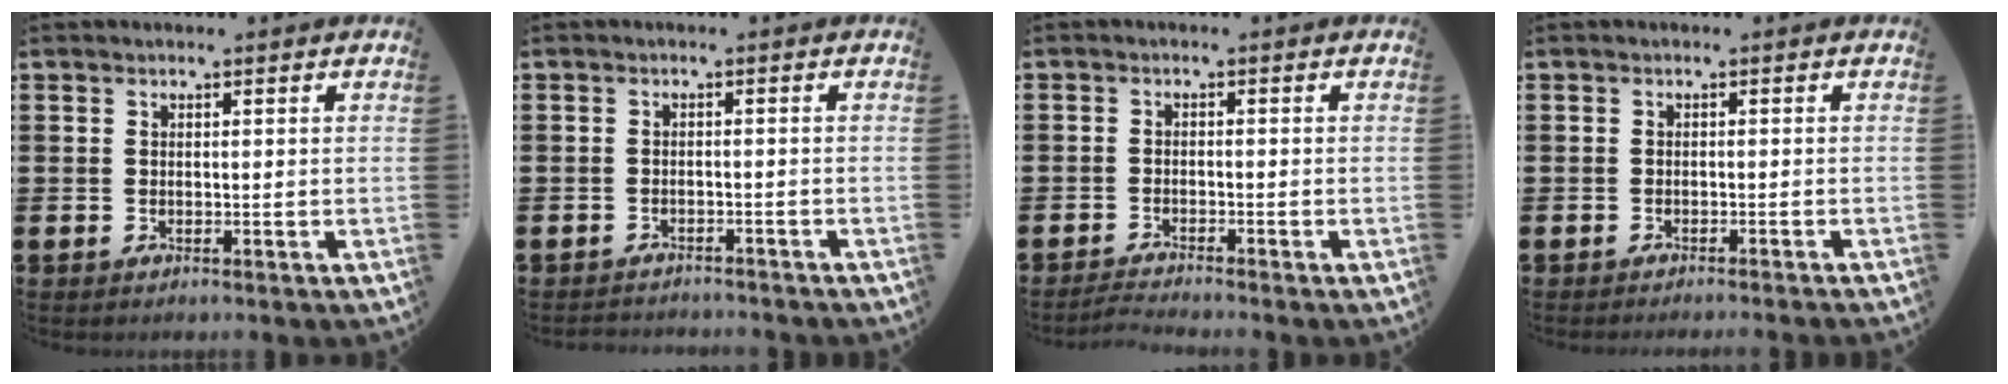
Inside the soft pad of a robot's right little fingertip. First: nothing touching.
{"total": 1.3, "force": [-1.3, 0.0, -0.1], "torque": [-0.002, 0.003, -0.029]}
{"total": 1.4, "force": [-1.3, -0.2, 0.4], "torque": [-0.006, 0.000, -0.026]}
{"total": 0.8, "force": [-0.8, -0.3, 0.0], "torque": [0.002, 0.000, -0.016]}